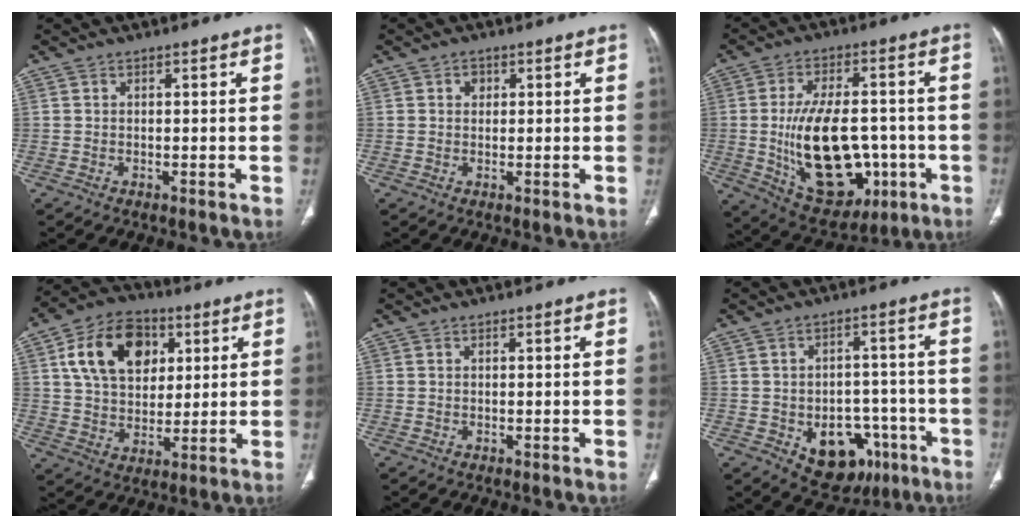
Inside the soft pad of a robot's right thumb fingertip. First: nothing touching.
{"total": 1.6, "force": [0.6, 1.4, 0.7], "torque": [-0.001, 0.000, 0.005]}
{"total": 20.7, "force": [-3.5, 11.9, 16.6], "torque": [-0.252, 0.011, -0.027]}
{"total": 16.1, "force": [5.4, 11.4, 10.1], "torque": [-0.146, -0.003, 0.094]}
{"total": 0.0}
{"total": 13.1, "force": [-5.4, 9.2, 7.7], "torque": [-0.066, 0.034, -0.061]}